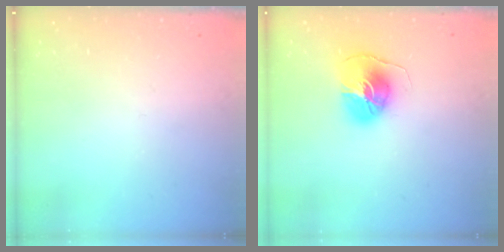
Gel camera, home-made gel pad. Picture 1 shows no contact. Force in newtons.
{"total": 9.1, "press": 9.1, "slide": 0.5}